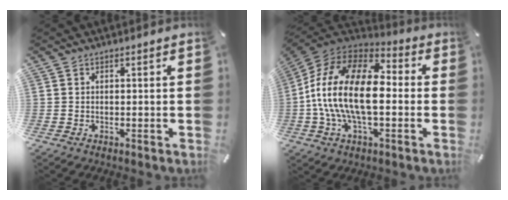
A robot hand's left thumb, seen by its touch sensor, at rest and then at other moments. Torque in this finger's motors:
{"motor_torque": [0.18, 3.31, 1.88, -0.89, 1.05]}